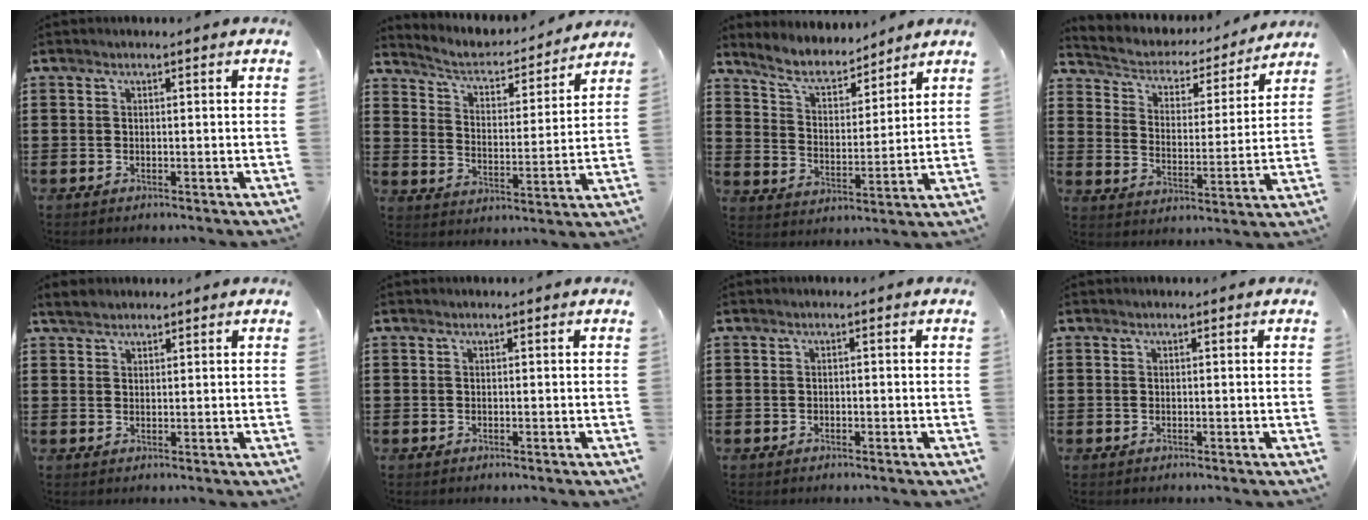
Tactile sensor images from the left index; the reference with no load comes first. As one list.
[{"total": 3.6, "force": [3.3, 0.9, 1.3], "torque": [-0.046, -0.029, 0.046]}, {"total": 6.5, "force": [5.8, 1.5, 2.6], "torque": [-0.075, -0.032, 0.101]}, {"total": 2.8, "force": [2.5, 1.2, 0.3], "torque": [-0.027, -0.025, 0.033]}, {"total": 1.9, "force": [1.7, 0.7, 0.5], "torque": [-0.016, 0.005, 0.034]}, {"total": 0.0}, {"total": 0.5, "force": [-0.4, 0.2, 0.3], "torque": [-0.008, -0.002, -0.007]}, {"total": 0.0}]